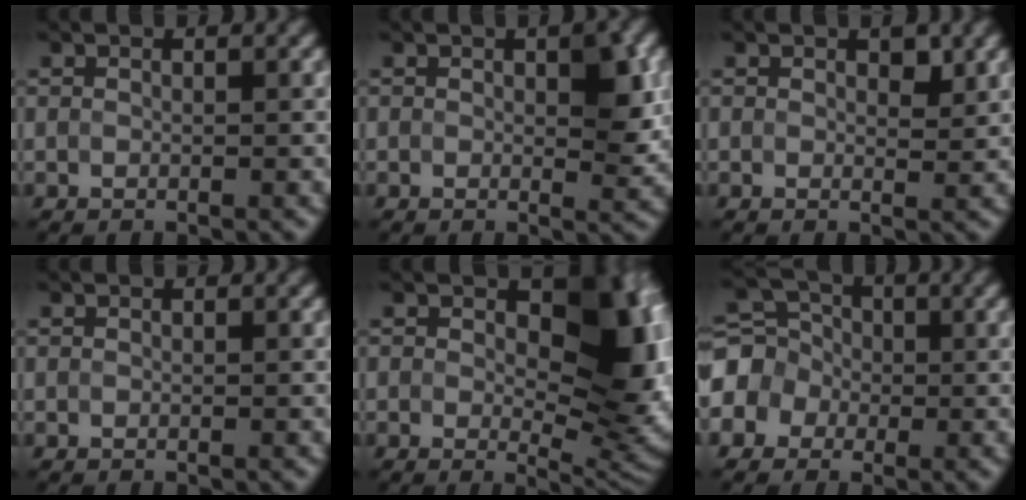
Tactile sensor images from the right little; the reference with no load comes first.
{"total": 3.4, "force": [0.4, 1.5, 3.0], "torque": [-0.034, -0.001, 0.004]}
{"total": 1.2, "force": [0.5, 0.5, 0.9], "torque": [-0.010, -0.002, 0.008]}
{"total": 0.0}
{"total": 10.6, "force": [1.5, 5.9, 8.6], "torque": [-0.096, 0.000, 0.022]}
{"total": 5.2, "force": [-1.1, 4.7, 1.8], "torque": [-0.029, 0.015, -0.046]}